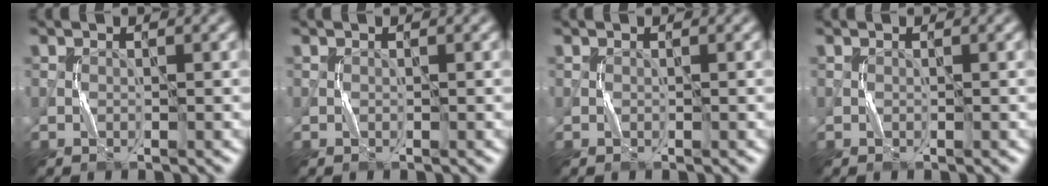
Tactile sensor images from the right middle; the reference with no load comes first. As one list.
[{"total": 0.0}, {"total": 0.0}, {"total": 0.0}]